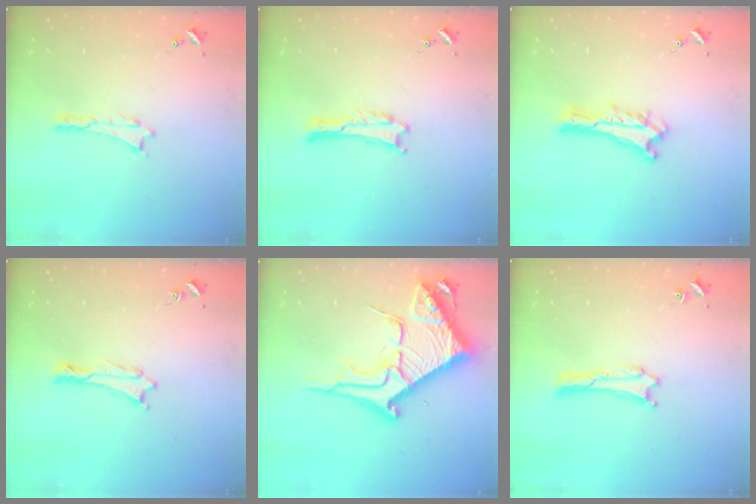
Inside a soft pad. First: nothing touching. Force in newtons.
{"total": 0.0}
{"total": 1.2, "press": 1.2, "slide": 0.2}
{"total": 0.0}
{"total": 13.9, "press": 13.9, "slide": 1.5}
{"total": 0.0}